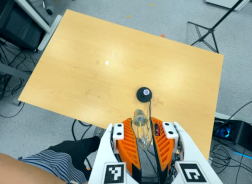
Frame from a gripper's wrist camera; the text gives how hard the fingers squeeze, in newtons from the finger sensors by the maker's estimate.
{"total": 21.4, "left": 26.1, "right": 16.8}